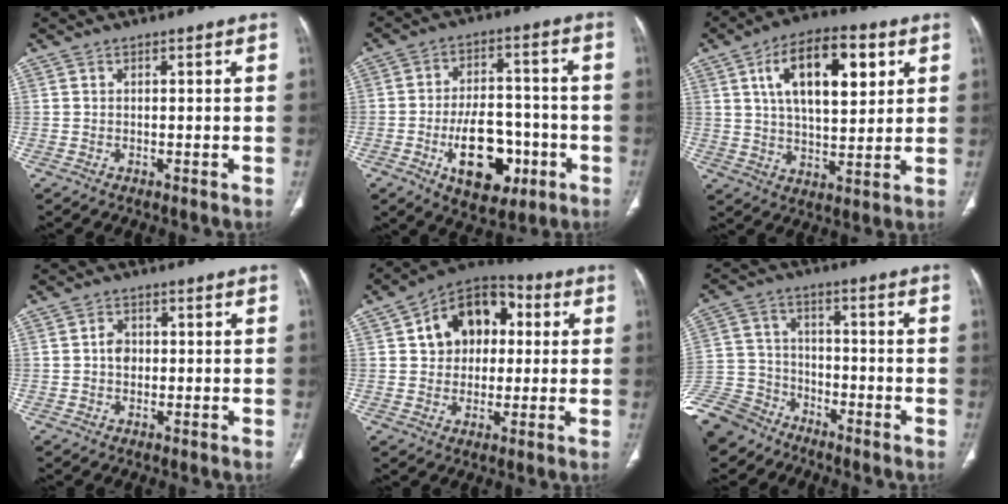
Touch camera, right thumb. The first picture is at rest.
{"total": 14.5, "force": [-5.2, 8.5, 10.5], "torque": [-0.127, 0.032, -0.072]}
{"total": 16.9, "force": [6.1, 8.0, 13.6], "torque": [-0.196, -0.009, 0.100]}
{"total": 2.9, "force": [0.1, 2.3, 1.8], "torque": [-0.021, 0.006, 0.000]}
{"total": 14.4, "force": [3.2, 10.6, 9.1], "torque": [-0.094, 0.019, 0.041]}
{"total": 14.6, "force": [-11.0, 9.0, 3.5], "torque": [-0.090, 0.046, -0.212]}